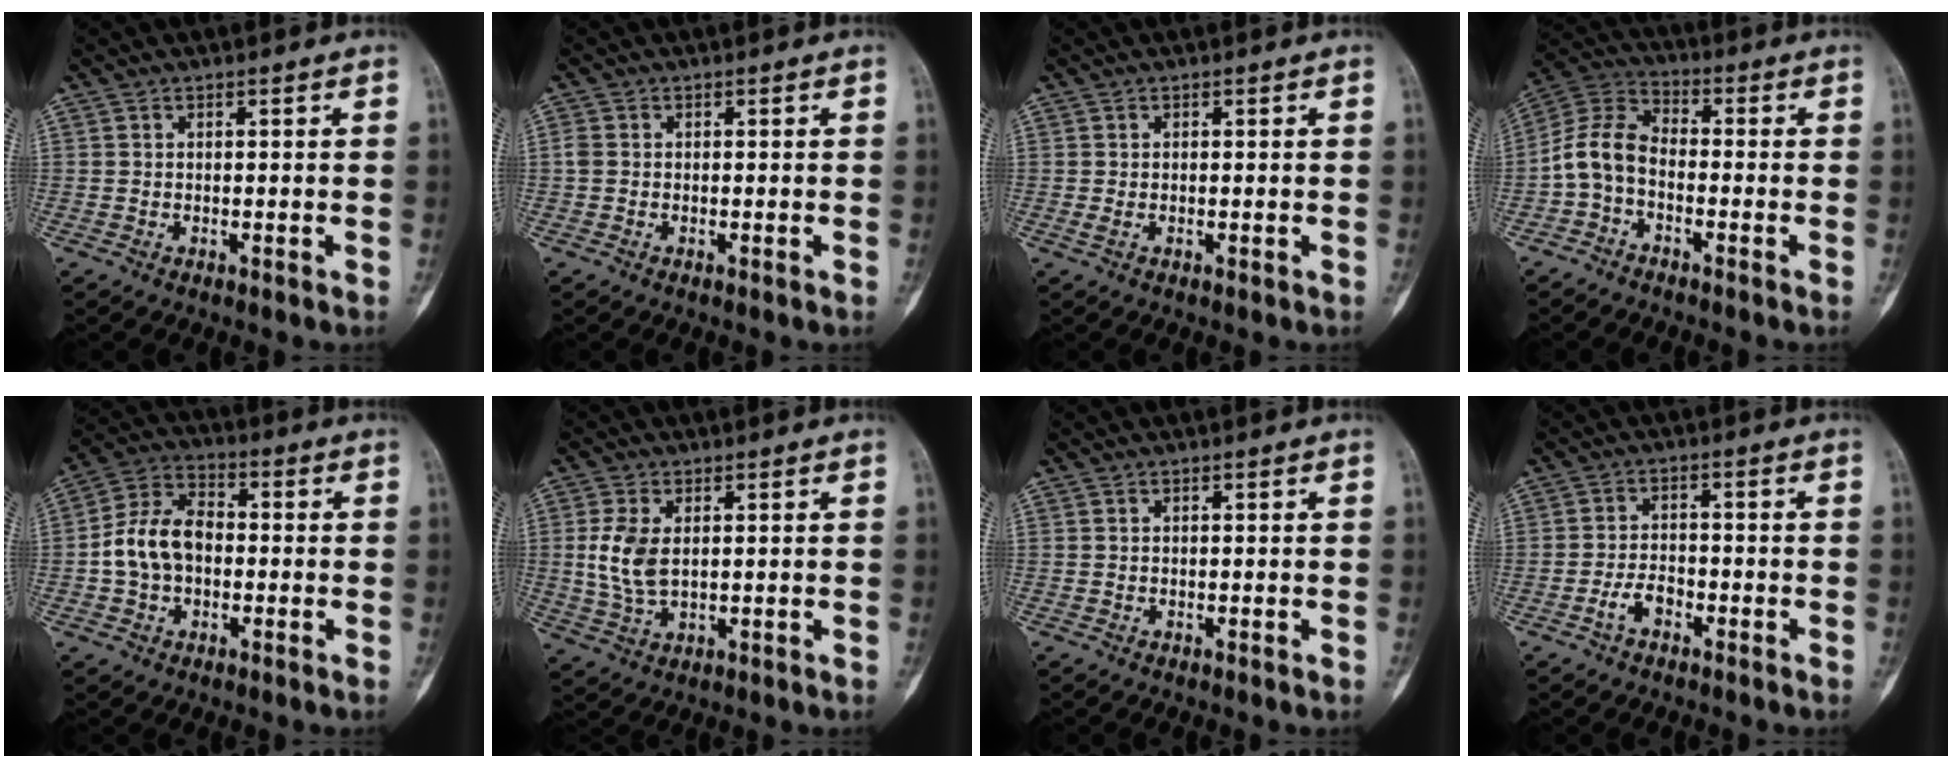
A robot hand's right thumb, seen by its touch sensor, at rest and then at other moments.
{"total": 1.3, "force": [0.0, 1.1, 0.7], "torque": [-0.019, 0.002, 0.000]}
{"total": 0.8, "force": [-0.1, 0.4, 0.7], "torque": [-0.020, 0.000, -0.001]}
{"total": 8.1, "force": [-2.5, 5.1, 5.8], "torque": [-0.115, 0.037, -0.065]}
{"total": 10.8, "force": [-1.0, 7.8, 7.5], "torque": [-0.129, 0.035, -0.028]}
{"total": 7.3, "force": [1.0, 4.2, 5.9], "torque": [-0.127, -0.005, 0.026]}
{"total": 0.0}
{"total": 3.9, "force": [-2.2, 2.1, 2.4], "torque": [-0.042, 0.020, -0.042]}